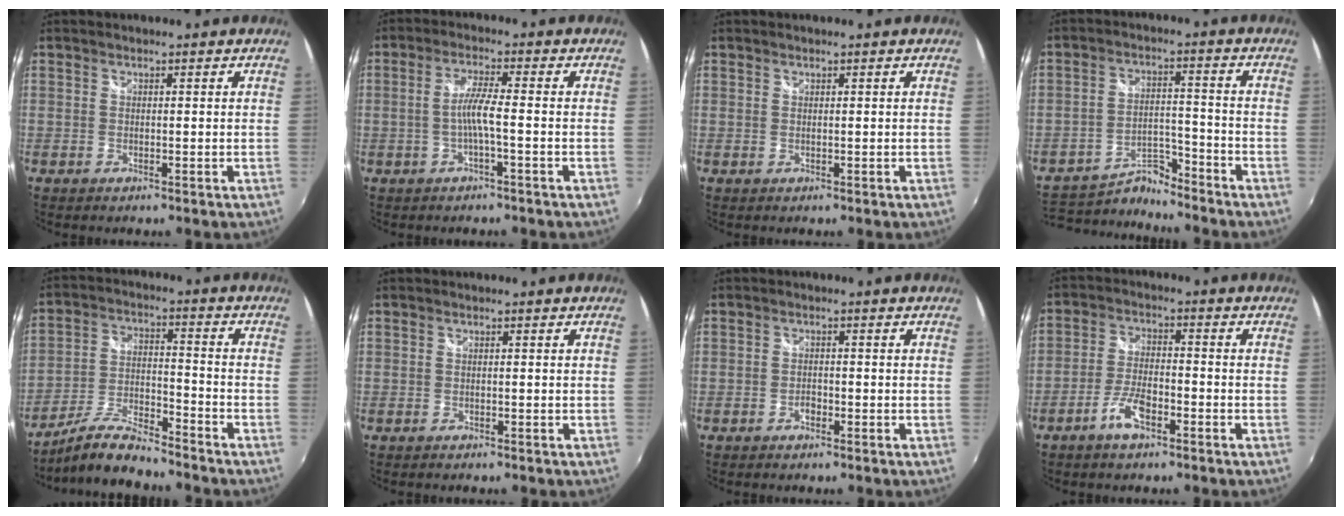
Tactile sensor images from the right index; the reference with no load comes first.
{"total": 4.1, "force": [-1.3, -0.3, 3.9], "torque": [-0.080, 0.003, -0.022]}
{"total": 0.0}
{"total": 9.6, "force": [-9.4, 1.7, 1.3], "torque": [-0.042, 0.018, -0.167]}
{"total": 10.1, "force": [-9.2, 1.0, 4.1], "torque": [-0.089, 0.005, -0.174]}
{"total": 0.5, "force": [-0.5, 0.1, 0.2], "torque": [-0.005, -0.003, -0.009]}
{"total": 1.4, "force": [-0.9, 0.9, 0.5], "torque": [-0.011, 0.001, -0.016]}
{"total": 6.0, "force": [-3.7, 2.0, 4.2], "torque": [-0.093, 0.003, -0.068]}